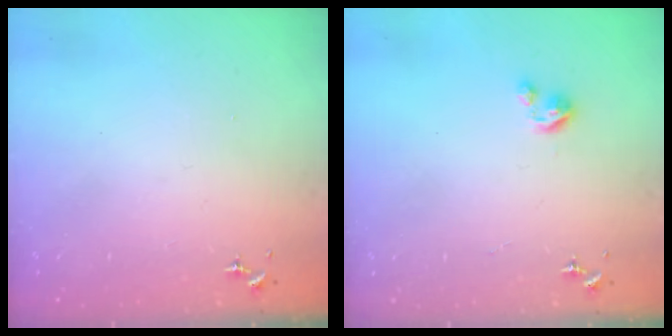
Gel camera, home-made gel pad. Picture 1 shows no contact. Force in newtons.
{"total": 3.2, "press": 3.2, "slide": 0.3}